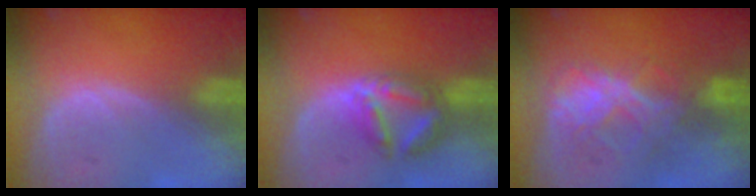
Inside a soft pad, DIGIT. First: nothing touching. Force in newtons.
{"total": 6.3, "press": 6.3, "slide": 0.4}
{"total": 7.8, "press": 7.3, "slide": 2.8}